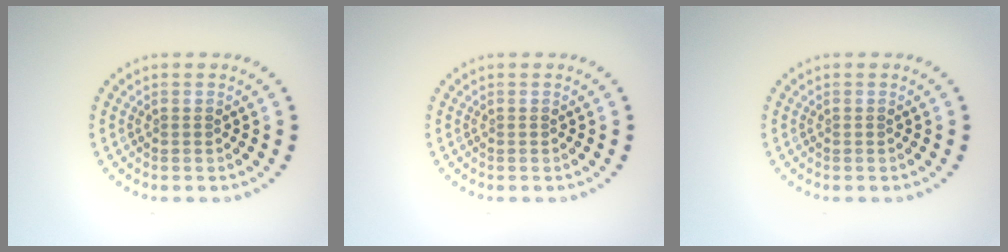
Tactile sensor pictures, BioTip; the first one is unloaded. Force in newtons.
{"total": 0.0}
{"total": 0.0}